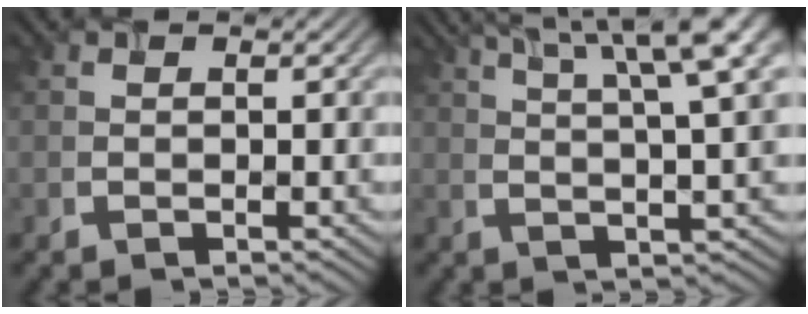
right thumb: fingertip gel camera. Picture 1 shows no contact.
{"total": 12.0, "force": [6.3, 2.6, 9.9], "torque": [-0.150, 0.015, 0.090]}